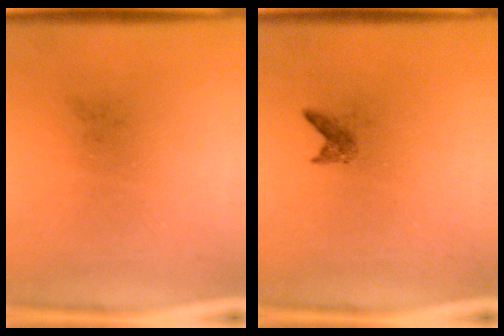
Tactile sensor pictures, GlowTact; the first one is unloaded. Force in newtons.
{"total": 0.9}